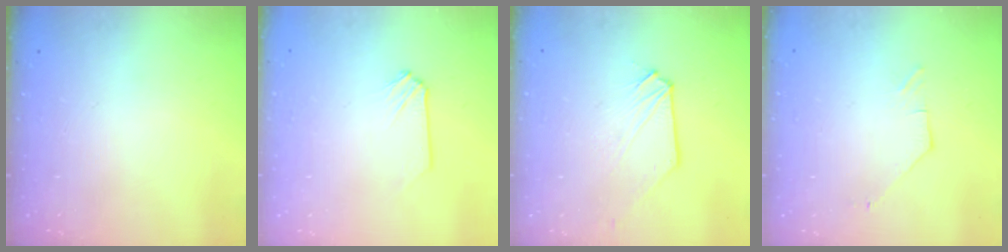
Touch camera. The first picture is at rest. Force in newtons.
{"total": 0.0}
{"total": 0.5, "press": 0.5, "slide": 0.0}
{"total": 0.7, "press": 0.7, "slide": 0.2}